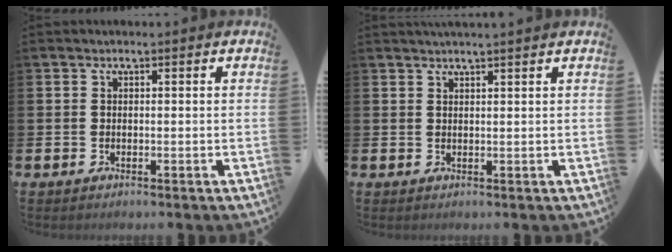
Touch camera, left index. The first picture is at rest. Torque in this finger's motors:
{"motor_torque": [0.55, -0.88, 0.06, 0.03]}